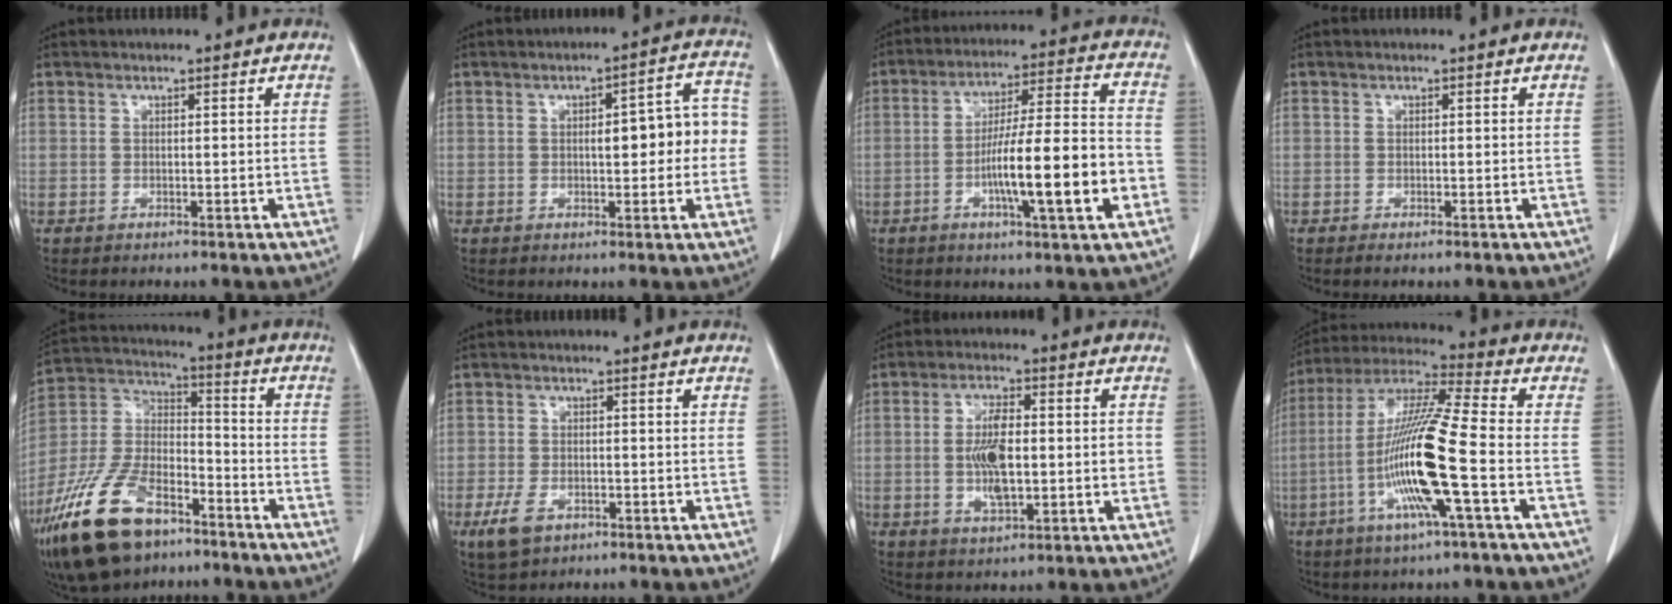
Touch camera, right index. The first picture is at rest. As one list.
[{"total": 8.3, "force": [0.1, 2.6, 7.9], "torque": [-0.098, 0.033, 0.003]}, {"total": 15.5, "force": [-4.4, 1.1, 14.8], "torque": [-0.247, 0.006, -0.070]}, {"total": 0.8, "force": [-0.6, 0.1, 0.6], "torque": [-0.012, -0.002, -0.008]}, {"total": 19.0, "force": [-12.5, 8.6, 11.4], "torque": [-0.259, 0.003, -0.230]}, {"total": 4.6, "force": [-2.4, 2.7, 2.9], "torque": [-0.064, -0.004, -0.036]}, {"total": 8.6, "force": [-0.6, 3.0, 8.1], "torque": [-0.156, 0.007, -0.006]}, {"total": 16.3, "force": [-4.4, -0.2, 15.7], "torque": [-0.318, -0.007, -0.095]}]